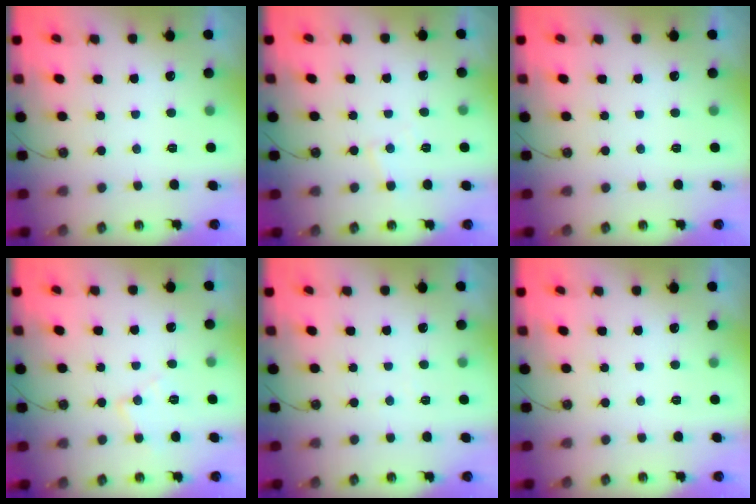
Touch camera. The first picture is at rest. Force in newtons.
{"total": 5.0, "press": 5.0, "slide": 0.7}
{"total": 0.0}
{"total": 8.0, "press": 8.0, "slide": 0.6}
{"total": 2.0, "press": 2.0, "slide": 0.3}
{"total": 0.0}